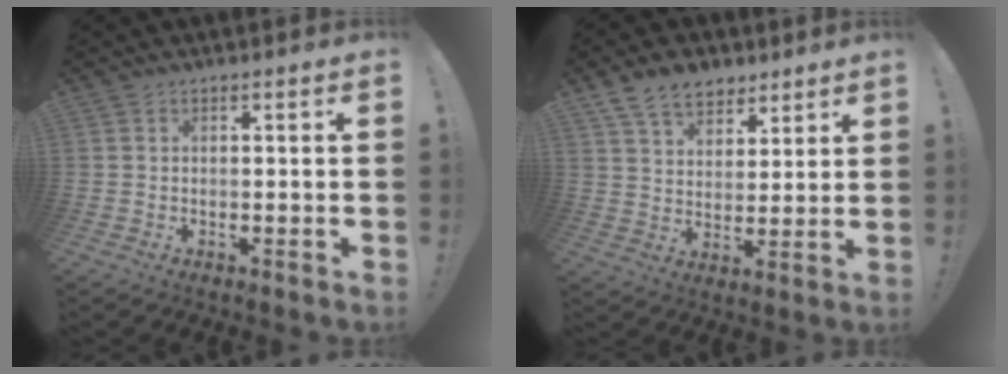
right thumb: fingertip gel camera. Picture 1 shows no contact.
{"total": 10.7, "force": [7.2, 6.7, 4.3], "torque": [-0.077, -0.033, 0.141]}